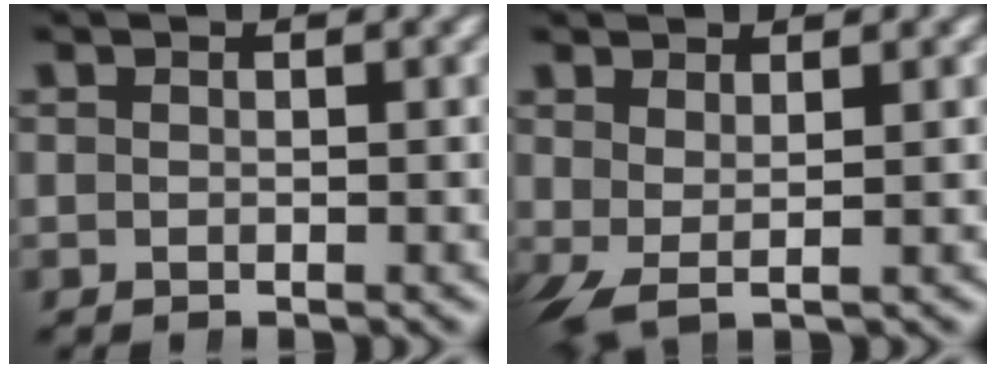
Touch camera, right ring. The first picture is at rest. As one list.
[{"total": 1.3, "force": [0.3, 0.1, 1.3], "torque": [-0.035, -0.013, 0.018]}]